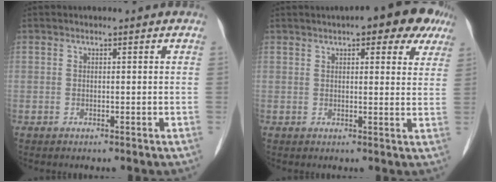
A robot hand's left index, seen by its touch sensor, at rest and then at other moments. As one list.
[{"total": 9.3, "force": [6.4, 2.9, 6.1], "torque": [-0.065, 0.015, 0.069]}]